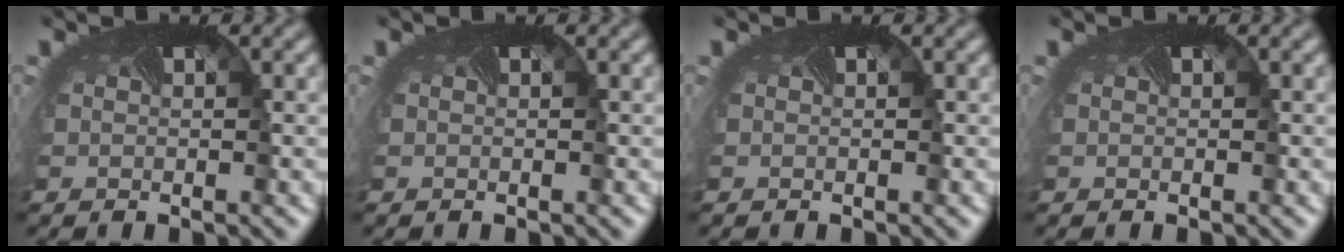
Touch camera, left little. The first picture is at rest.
{"total": 0.0}
{"total": 0.0}
{"total": 0.0}